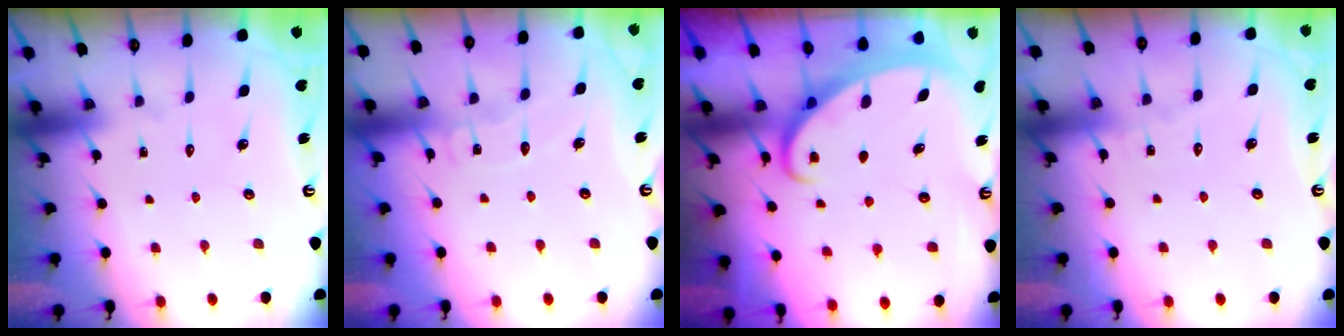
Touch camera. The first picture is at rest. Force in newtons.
{"total": 5.7, "press": 5.7, "slide": 0.6}
{"total": 2.6, "press": 2.5, "slide": 0.3}
{"total": 4.1, "press": 4.1, "slide": 0.4}